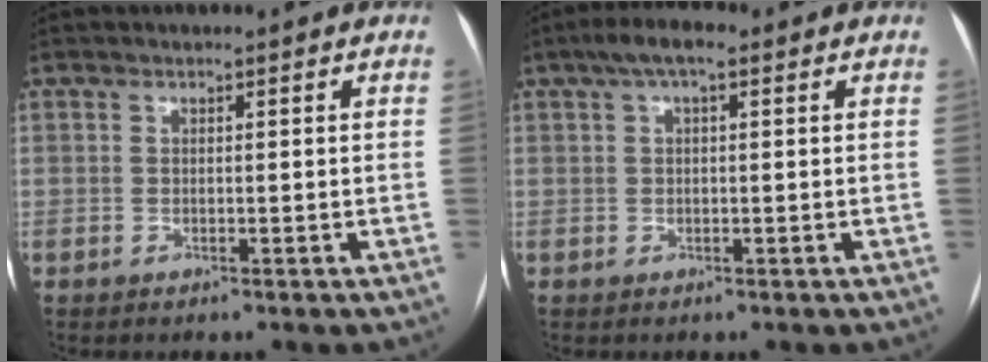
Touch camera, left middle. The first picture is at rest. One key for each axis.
{"total": 4.5, "fx": 2.3, "fy": 1.4, "fz": 3.6, "tx": -0.067, "ty": 0.029, "tz": 0.035}